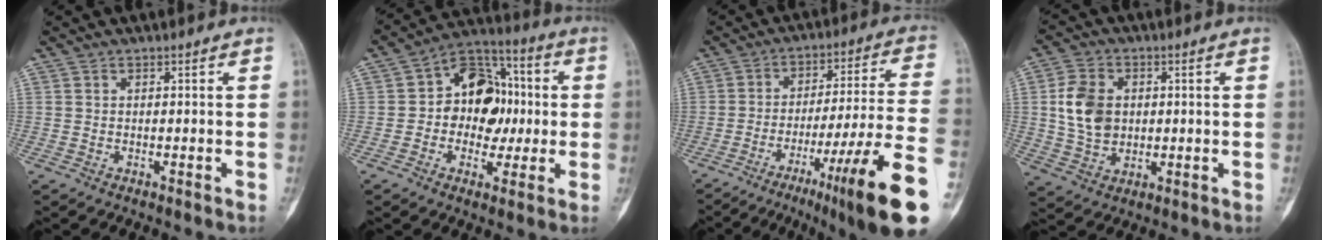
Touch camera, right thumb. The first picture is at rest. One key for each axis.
{"total": 14.2, "fx": 0.2, "fy": 10.6, "fz": 9.4, "tx": -0.091, "ty": 0.032, "tz": -0.006}
{"total": 21.2, "fx": -10.7, "fy": 1.1, "fz": 18.2, "tx": -0.240, "ty": 0.042, "tz": -0.161}
{"total": 9.9, "fx": 1.2, "fy": 7.4, "fz": 6.4, "tx": -0.106, "ty": 0.000, "tz": 0.026}